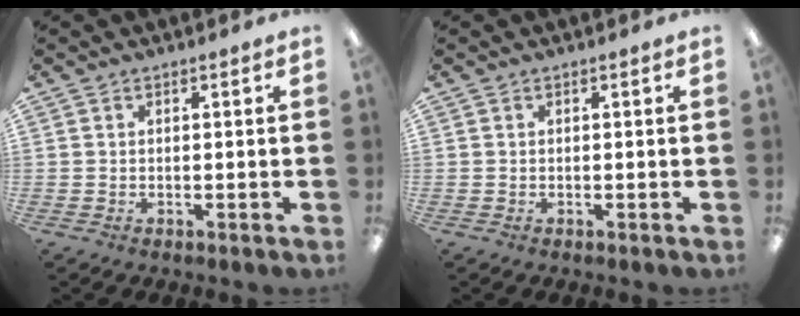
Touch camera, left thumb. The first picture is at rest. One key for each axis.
{"total": 0.0}